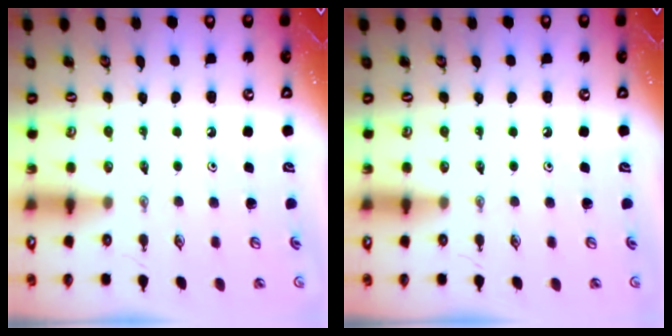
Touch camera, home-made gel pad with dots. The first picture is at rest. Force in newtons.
{"total": 0.0}